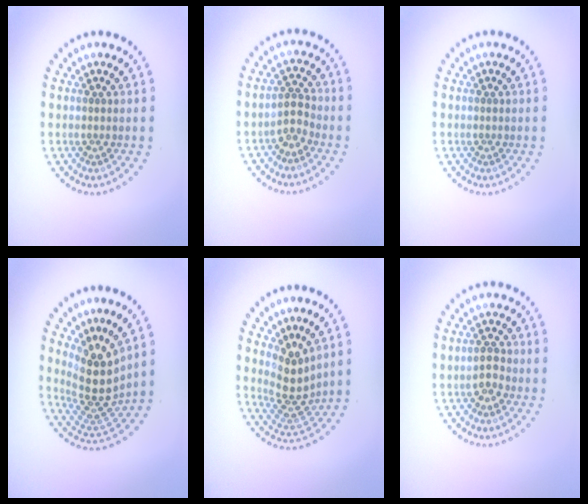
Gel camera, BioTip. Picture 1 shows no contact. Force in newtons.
{"total": 1.7, "press": 1.5, "slide": 0.9}
{"total": 0.0}
{"total": 4.7, "press": 3.5, "slide": 3.1}
{"total": 3.5, "press": 2.6, "slide": 2.3}
{"total": 1.9, "press": 1.8, "slide": 0.3}